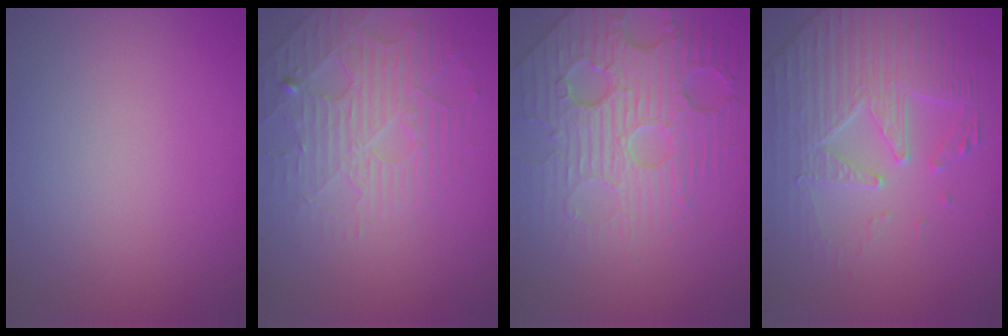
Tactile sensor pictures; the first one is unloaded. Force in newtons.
{"total": 4.6, "press": 3.5, "slide": 3.1}
{"total": 6.9, "press": 5.2, "slide": 4.5}
{"total": 5.3, "press": 5.0, "slide": 2.0}